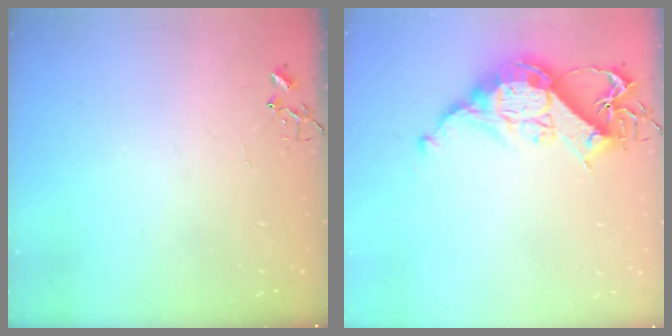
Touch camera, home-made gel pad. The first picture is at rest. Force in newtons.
{"total": 13.3, "press": 13.3, "slide": 0.7}